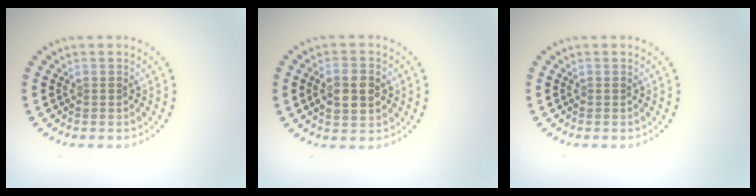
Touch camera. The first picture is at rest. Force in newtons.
{"total": 3.9, "press": 3.9, "slide": 0.2}
{"total": 0.0}